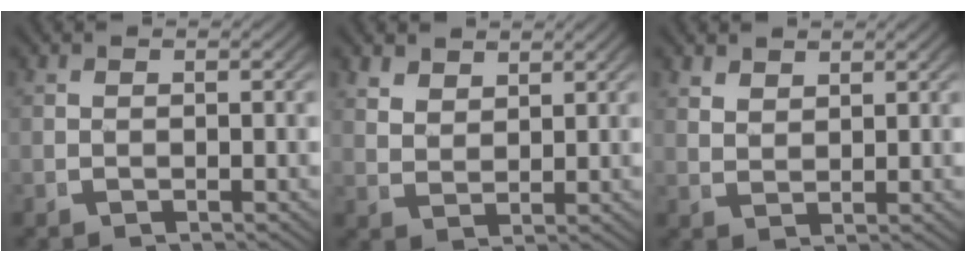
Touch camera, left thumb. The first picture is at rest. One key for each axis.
{"total": 2.9, "fx": 2.6, "fy": 1.0, "fz": 0.9, "tx": -0.009, "ty": -0.004, "tz": 0.056}
{"total": 2.2, "fx": 2.1, "fy": 0.4, "fz": 0.4, "tx": -0.001, "ty": -0.001, "tz": 0.048}